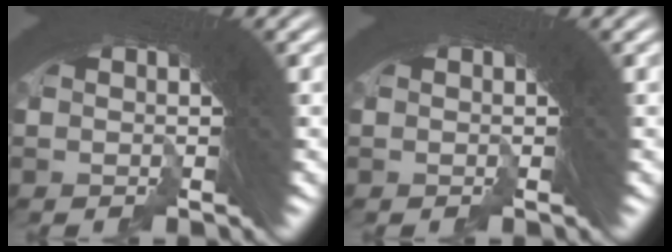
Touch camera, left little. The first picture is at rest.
{"total": 0.0}